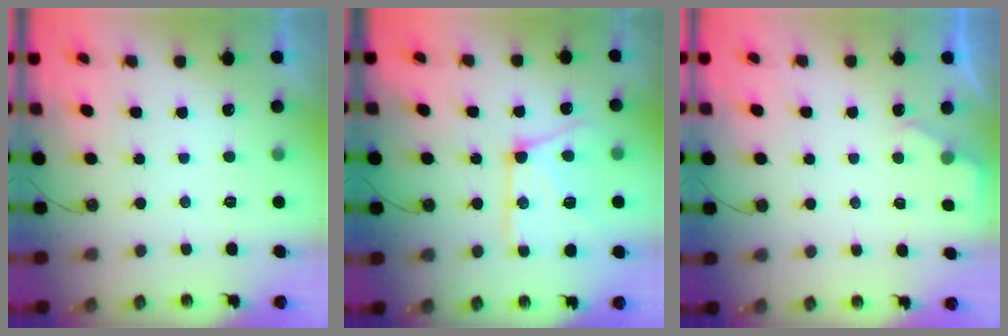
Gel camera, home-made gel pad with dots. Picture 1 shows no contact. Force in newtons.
{"total": 17.4, "press": 17.3, "slide": 1.9}
{"total": 1.9, "press": 1.9, "slide": 0.3}